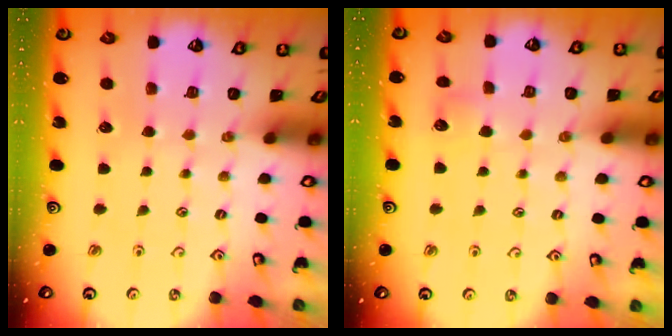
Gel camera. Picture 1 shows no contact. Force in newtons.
{"total": 3.9, "press": 3.9, "slide": 0.4}